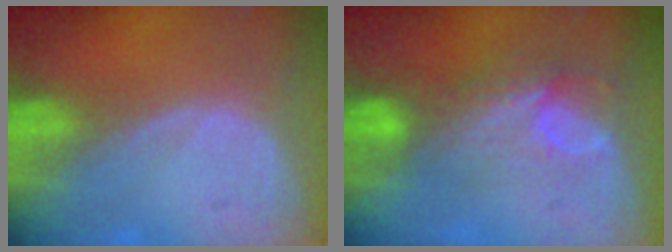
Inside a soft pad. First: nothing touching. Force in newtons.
{"total": 7.8, "press": 6.9, "slide": 3.8}